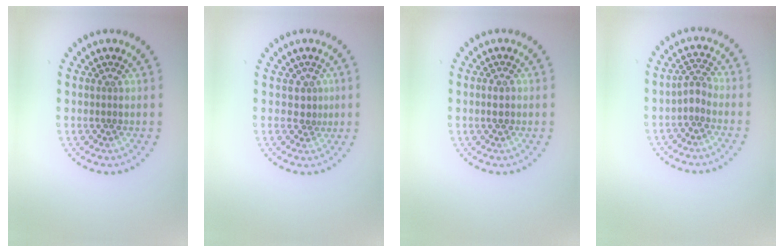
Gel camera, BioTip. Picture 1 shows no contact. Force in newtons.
{"total": 1.3, "press": 1.0, "slide": 0.9}
{"total": 1.1, "press": 1.1, "slide": 0.2}
{"total": 1.6, "press": 1.4, "slide": 0.9}